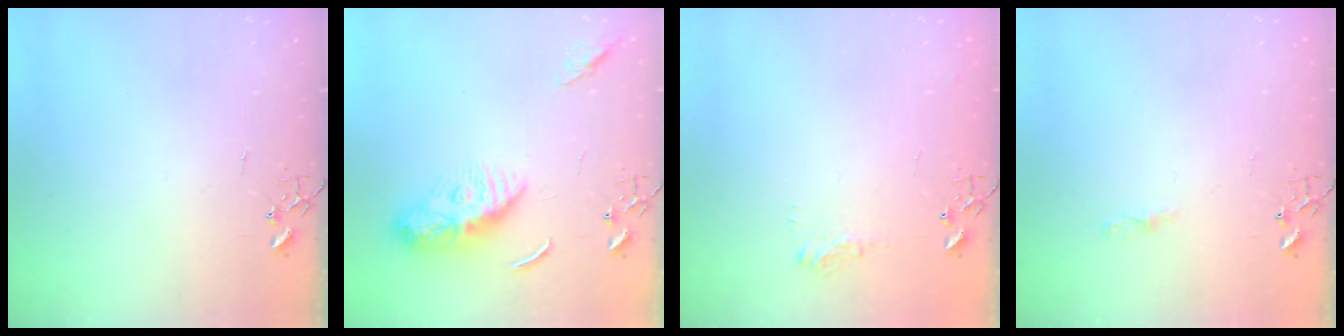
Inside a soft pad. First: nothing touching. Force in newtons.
{"total": 10.8, "press": 10.7, "slide": 1.0}
{"total": 8.2, "press": 8.2, "slide": 0.9}
{"total": 3.4, "press": 3.4, "slide": 0.5}